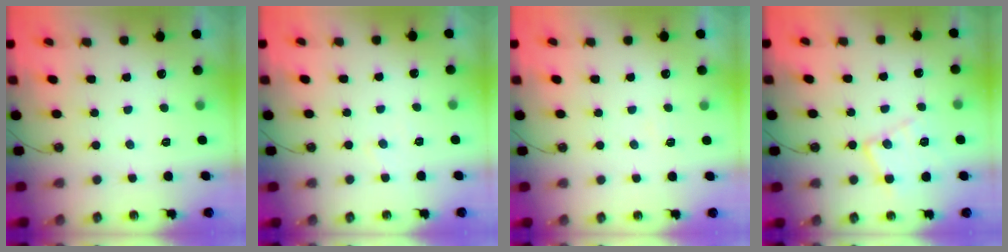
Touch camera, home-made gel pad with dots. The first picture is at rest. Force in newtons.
{"total": 3.3, "press": 3.3, "slide": 0.5}
{"total": 3.3, "press": 3.3, "slide": 0.6}
{"total": 13.2, "press": 13.1, "slide": 1.0}